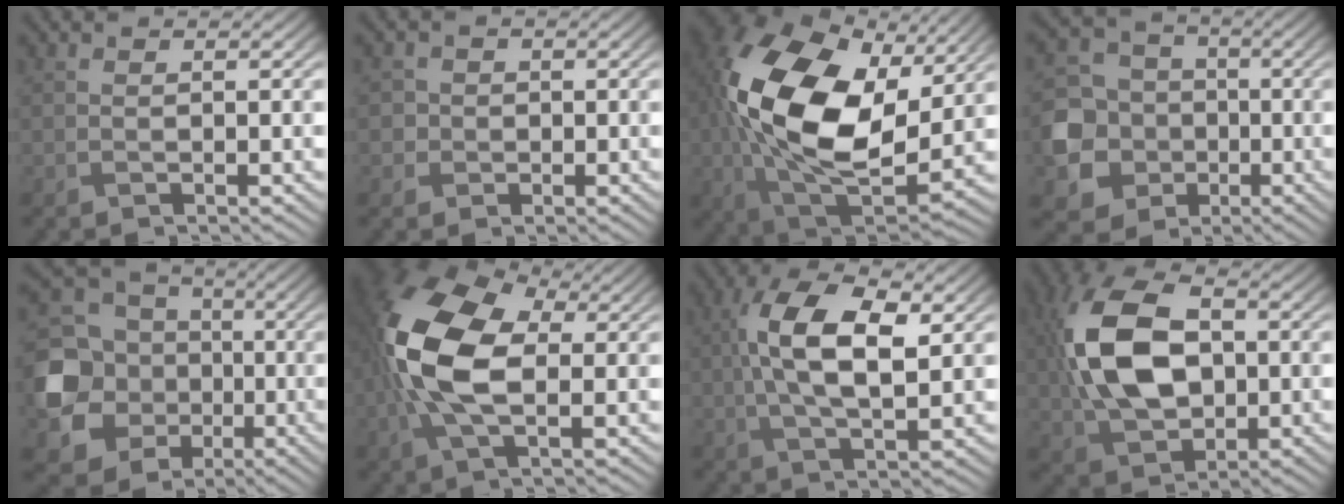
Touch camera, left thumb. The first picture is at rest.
{"total": 2.5, "force": [-0.1, 2.4, 0.4], "torque": [-0.005, 0.002, -0.012]}
{"total": 20.1, "force": [3.4, 12.5, 15.5], "torque": [-0.348, -0.003, 0.062]}
{"total": 9.0, "force": [-2.2, 8.0, 3.5], "torque": [-0.097, -0.005, -0.057]}
{"total": 13.9, "force": [-2.3, 12.3, 6.0], "torque": [-0.191, -0.029, -0.055]}
{"total": 14.1, "force": [0.2, 7.6, 11.9], "torque": [-0.278, 0.014, -0.006]}
{"total": 11.3, "force": [1.6, 5.1, 9.9], "torque": [-0.200, 0.010, 0.028]}
{"total": 14.5, "force": [1.0, 9.4, 11.1], "torque": [-0.259, 0.012, 0.018]}